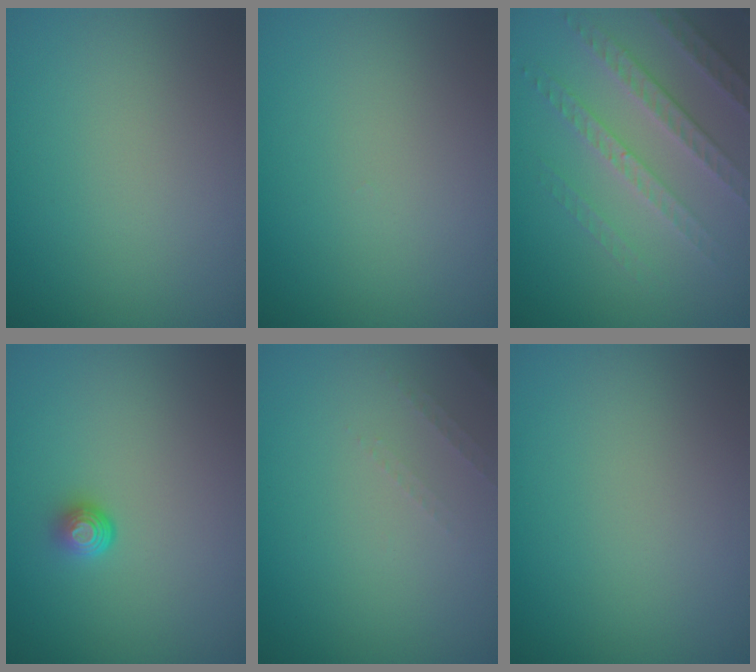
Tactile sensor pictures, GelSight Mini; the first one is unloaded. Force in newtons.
{"total": 0.0}
{"total": 3.6, "press": 3.5, "slide": 0.5}
{"total": 1.5, "press": 1.0, "slide": 1.2}
{"total": 0.9, "press": 0.9, "slide": 0.3}
{"total": 0.0}